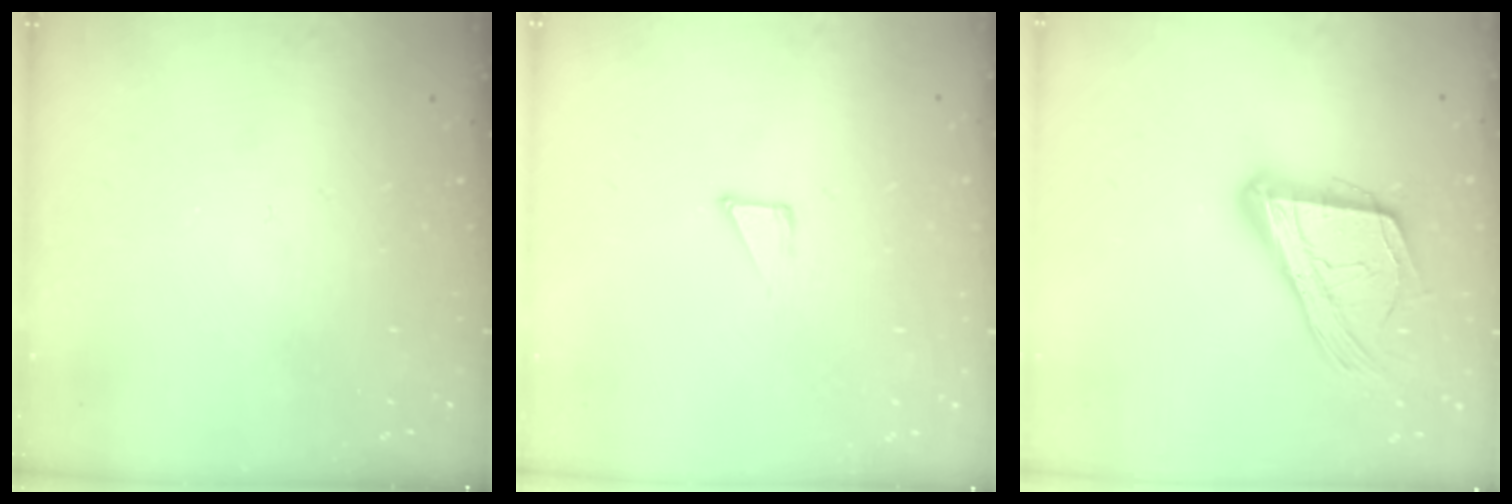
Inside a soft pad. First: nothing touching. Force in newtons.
{"total": 2.3, "press": 2.3, "slide": 0.1}
{"total": 18.8, "press": 18.7, "slide": 2.4}